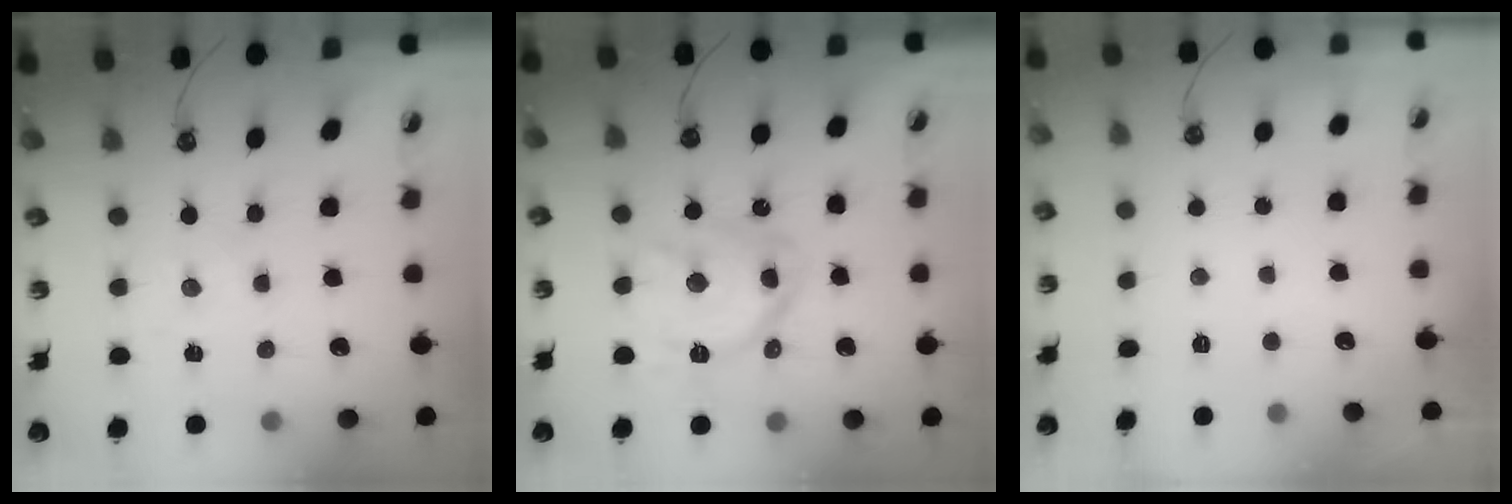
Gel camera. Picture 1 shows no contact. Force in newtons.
{"total": 15.8, "press": 15.7, "slide": 1.6}
{"total": 0.0}